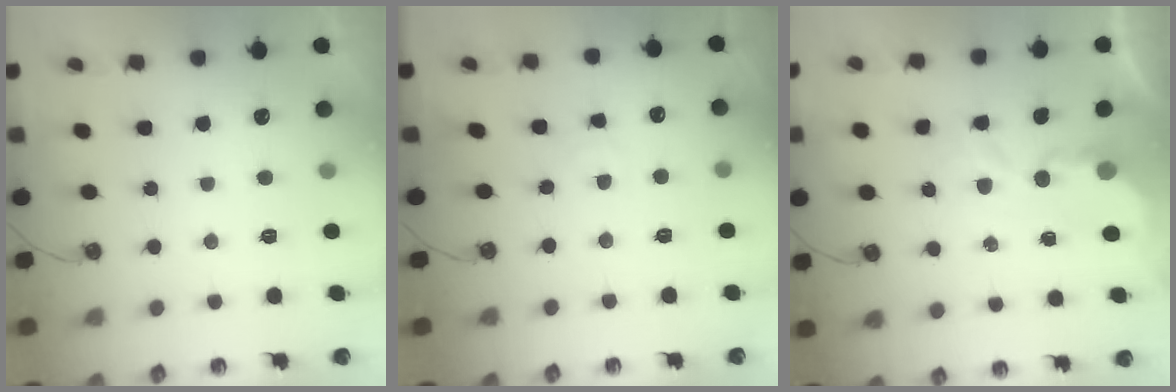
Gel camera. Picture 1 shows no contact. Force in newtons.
{"total": 1.6, "press": 1.6, "slide": 0.2}
{"total": 4.0, "press": 4.0, "slide": 0.1}